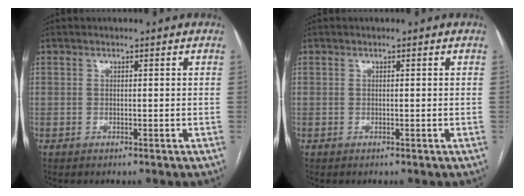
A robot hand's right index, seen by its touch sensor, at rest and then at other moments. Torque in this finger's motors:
{"motor_torque": [0.00, 0.00, 0.00, 0.00]}